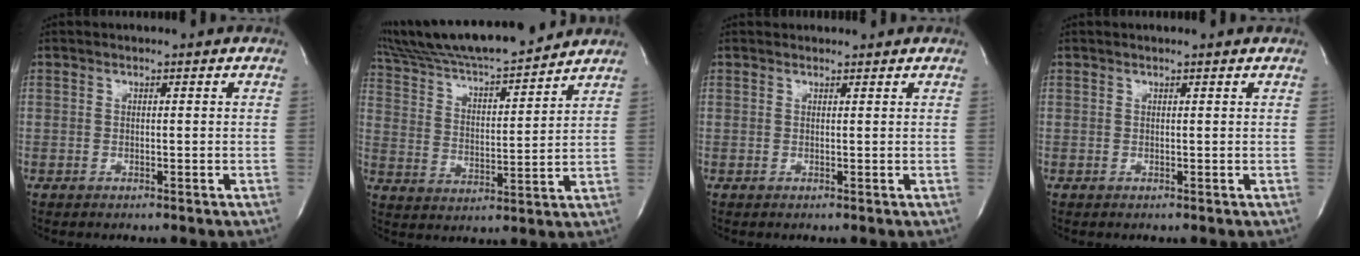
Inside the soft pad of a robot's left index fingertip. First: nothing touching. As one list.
[{"total": 19.1, "force": [17.2, 1.7, 8.2], "torque": [-0.150, 0.015, 0.285]}, {"total": 1.2, "force": [1.2, 0.3, -0.1], "torque": [-0.009, 0.007, 0.020]}, {"total": 1.0, "force": [0.8, -0.2, 0.4], "torque": [-0.015, 0.000, 0.014]}]